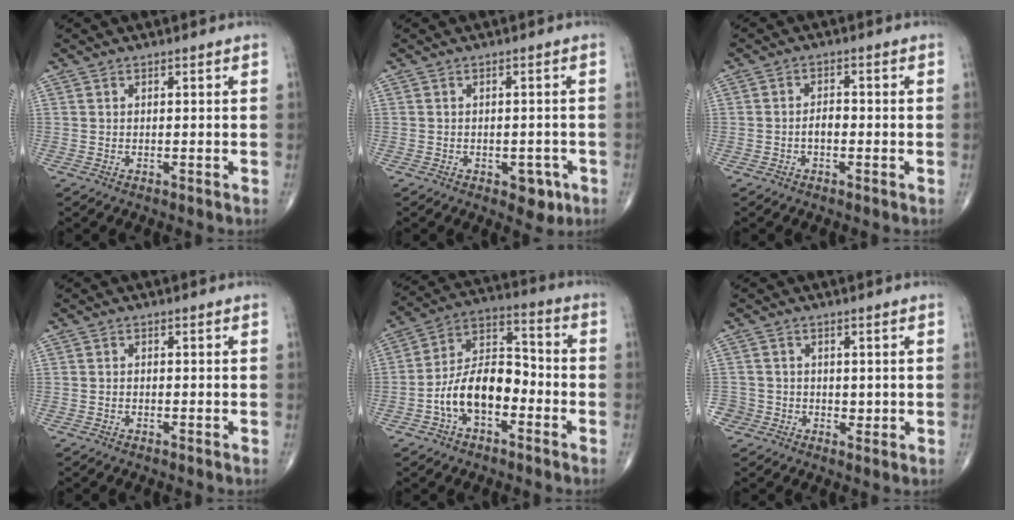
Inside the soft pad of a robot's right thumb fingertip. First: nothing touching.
{"total": 3.9, "force": [-1.8, 2.4, 2.5], "torque": [-0.010, 0.007, -0.019]}
{"total": 2.3, "force": [-0.8, 1.4, 1.7], "torque": [-0.023, 0.010, -0.017]}
{"total": 0.6, "force": [-0.3, 0.4, 0.3], "torque": [-0.005, 0.003, -0.008]}
{"total": 13.2, "force": [-4.3, 7.6, 9.9], "torque": [-0.160, 0.049, -0.086]}
{"total": 3.6, "force": [-0.6, 3.5, 0.6], "torque": [0.017, 0.006, -0.017]}